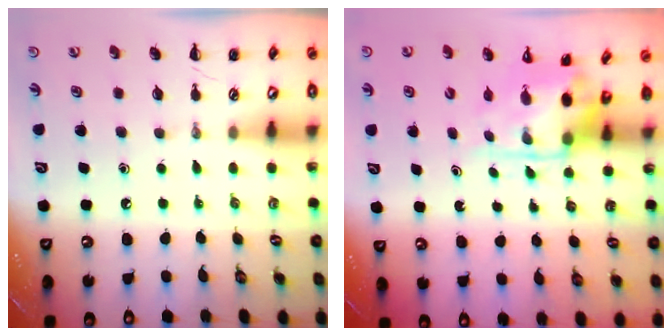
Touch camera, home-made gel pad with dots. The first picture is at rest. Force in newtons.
{"total": 3.4, "press": 3.3, "slide": 0.6}